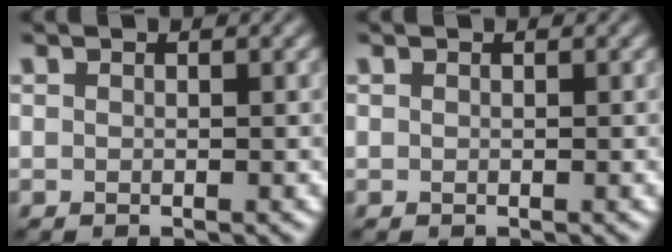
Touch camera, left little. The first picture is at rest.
{"total": 0.0}